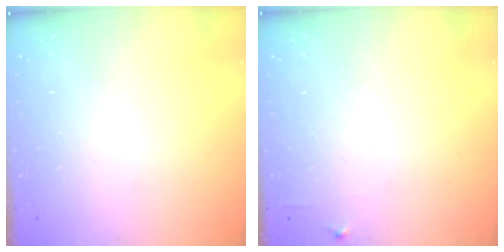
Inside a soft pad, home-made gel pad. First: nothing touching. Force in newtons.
{"total": 4.8, "press": 4.8, "slide": 0.7}